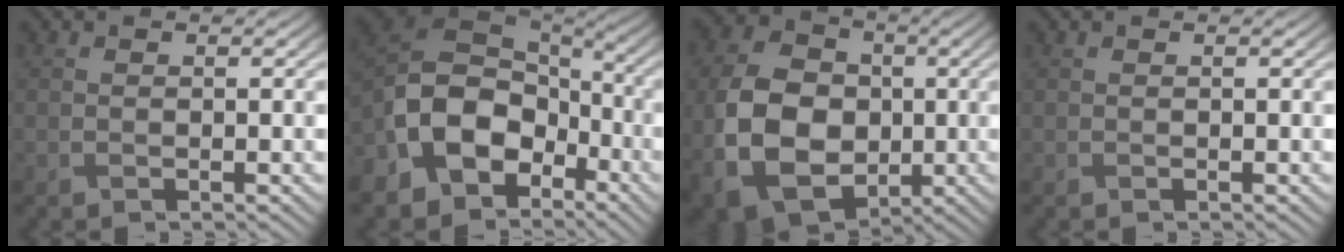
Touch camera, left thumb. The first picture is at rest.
{"total": 14.0, "force": [-5.7, 9.8, 8.2], "torque": [-0.210, -0.031, -0.106]}
{"total": 13.1, "force": [-1.8, 10.0, 8.2], "torque": [-0.195, -0.005, -0.043]}
{"total": 0.0}